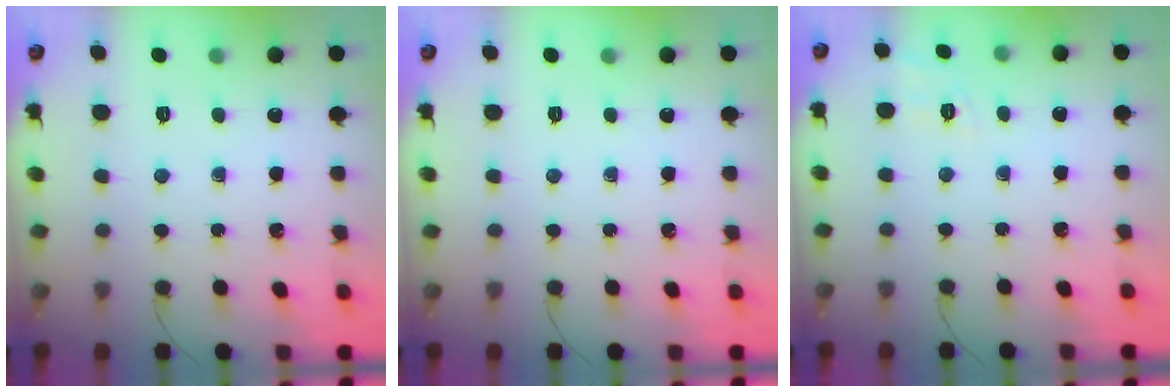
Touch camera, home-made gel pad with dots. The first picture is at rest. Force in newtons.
{"total": 0.0}
{"total": 3.1, "press": 2.4, "slide": 1.9}